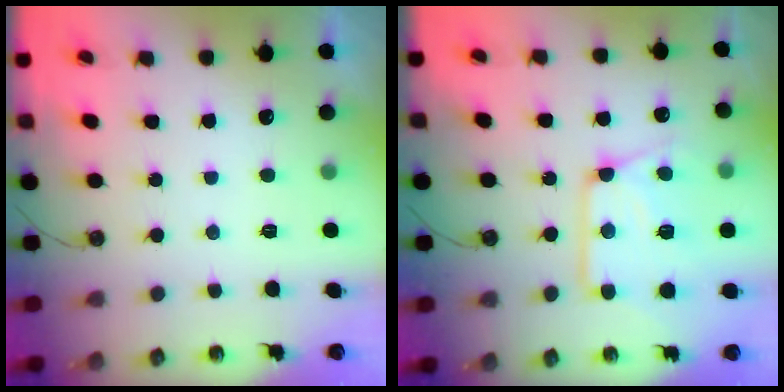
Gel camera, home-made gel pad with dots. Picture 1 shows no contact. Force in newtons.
{"total": 14.8, "press": 14.8, "slide": 1.0}